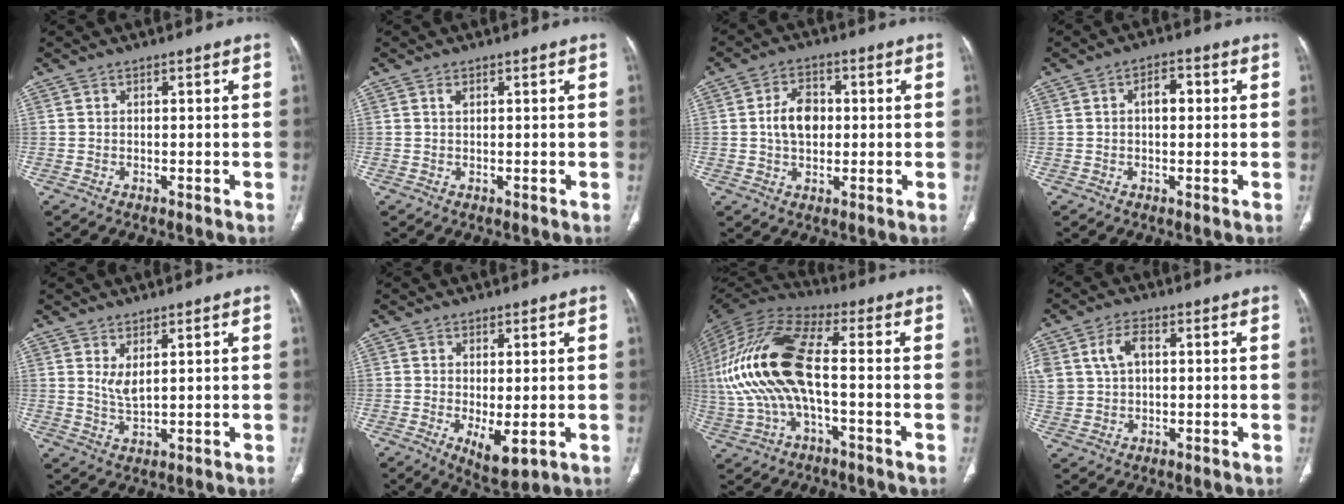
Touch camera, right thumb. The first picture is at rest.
{"total": 0.9, "force": [0.4, 0.5, 0.6], "torque": [-0.007, 0.002, 0.008]}
{"total": 7.3, "force": [0.4, 5.1, 5.2], "torque": [-0.075, 0.010, 0.004]}
{"total": 3.8, "force": [0.5, 2.2, 3.0], "torque": [-0.041, 0.012, 0.004]}
{"total": 3.4, "force": [1.6, 1.1, 2.8], "torque": [-0.052, -0.019, 0.037]}
{"total": 6.3, "force": [-1.4, 2.5, 5.5], "torque": [-0.089, -0.020, -0.012]}
{"total": 19.8, "force": [-1.1, 8.1, 18.0], "torque": [-0.396, 0.034, -0.020]}
{"total": 7.4, "force": [1.9, 4.8, 5.2], "torque": [-0.107, 0.010, 0.042]}